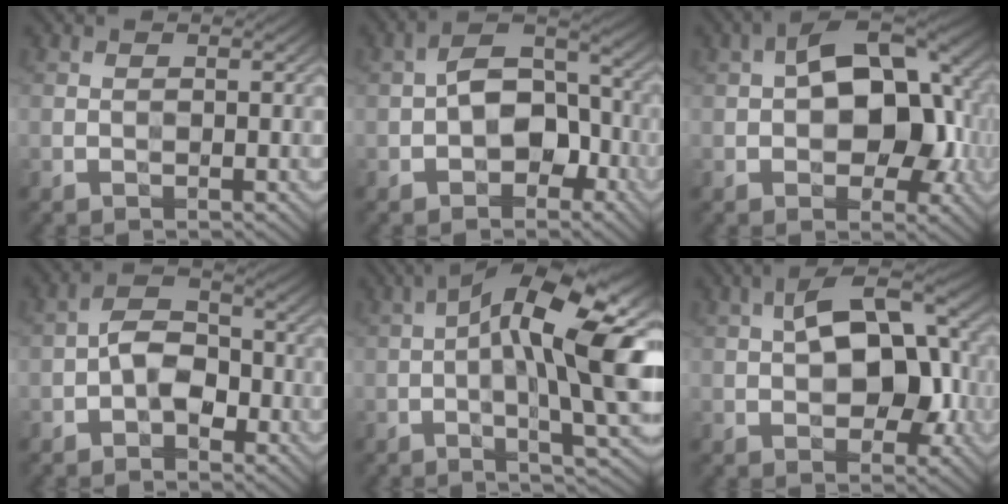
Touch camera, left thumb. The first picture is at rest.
{"total": 7.4, "force": [-2.1, 4.8, 5.3], "torque": [-0.073, 0.013, -0.047]}
{"total": 12.4, "force": [0.3, 7.1, 10.1], "torque": [-0.143, 0.019, -0.004]}
{"total": 5.4, "force": [-2.0, 3.3, 3.8], "torque": [-0.060, 0.014, -0.045]}
{"total": 14.4, "force": [0.3, 4.0, 13.8], "torque": [-0.225, 0.020, -0.003]}
{"total": 11.1, "force": [0.2, 5.9, 9.4], "torque": [-0.146, 0.020, -0.005]}